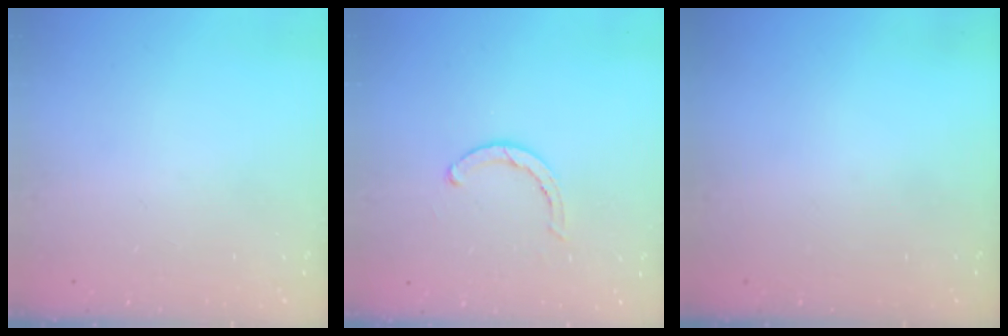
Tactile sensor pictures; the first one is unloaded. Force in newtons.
{"total": 2.8, "press": 2.8, "slide": 0.2}
{"total": 0.0}